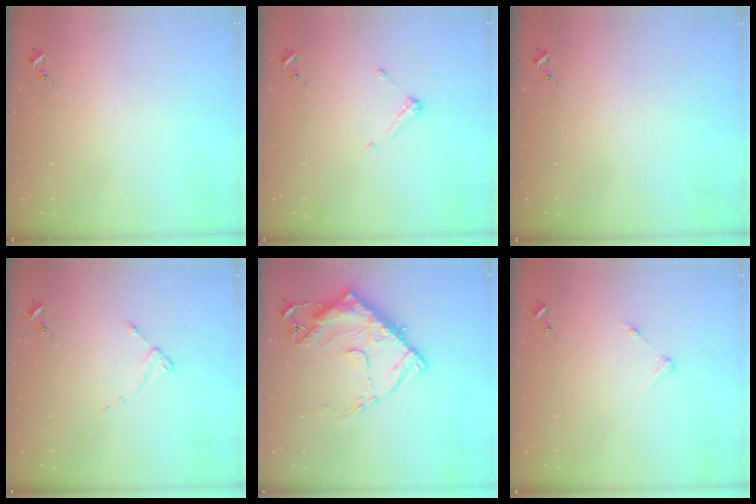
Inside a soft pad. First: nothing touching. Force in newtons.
{"total": 5.7, "press": 5.7, "slide": 0.4}
{"total": 0.0}
{"total": 2.1, "press": 2.0, "slide": 0.4}
{"total": 16.9, "press": 16.8, "slide": 1.6}
{"total": 2.8, "press": 2.8, "slide": 0.3}